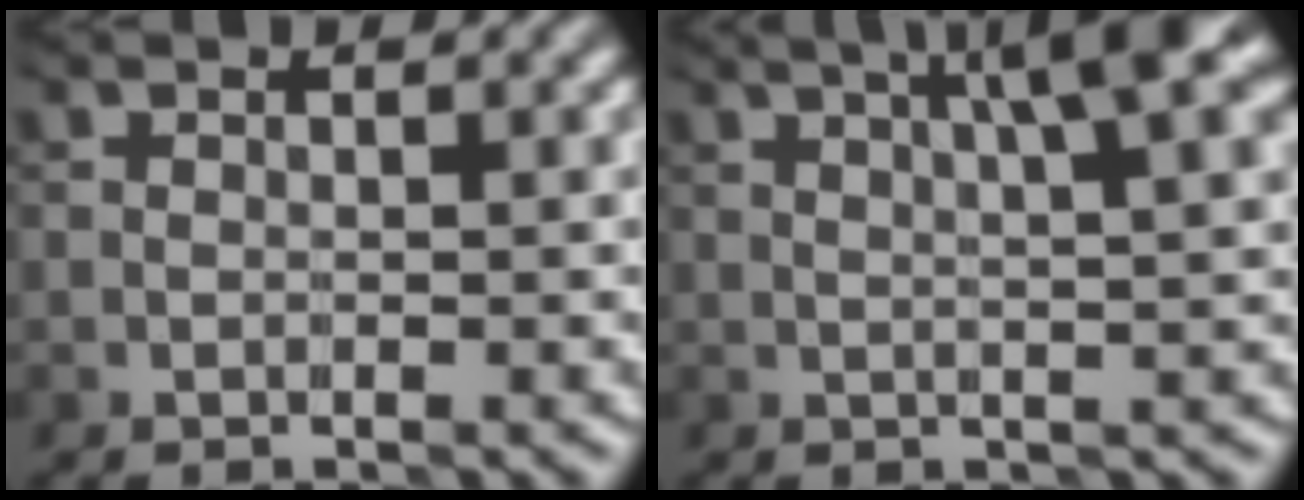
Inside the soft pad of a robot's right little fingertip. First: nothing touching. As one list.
[{"total": 5.5, "force": [2.3, 0.7, 4.9], "torque": [-0.061, 0.017, 0.036]}]